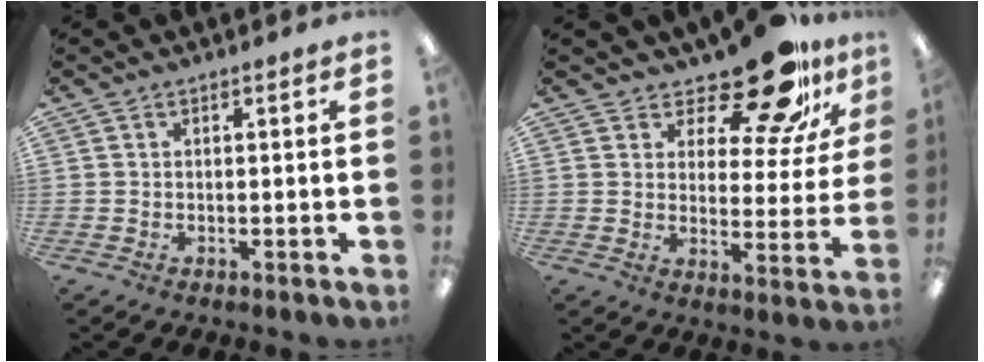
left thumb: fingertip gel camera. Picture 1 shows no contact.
{"total": 16.3, "force": [12.7, 6.0, 8.1], "torque": [-0.125, -0.089, 0.217]}